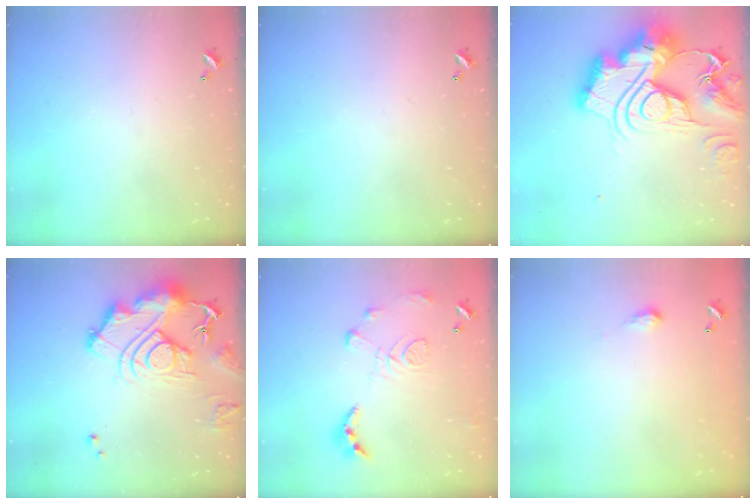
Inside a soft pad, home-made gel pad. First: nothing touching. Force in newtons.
{"total": 0.0}
{"total": 0.6, "press": 0.6, "slide": 0.0}
{"total": 16.2, "press": 16.1, "slide": 1.7}
{"total": 11.4, "press": 11.3, "slide": 1.0}
{"total": 2.0, "press": 2.0, "slide": 0.3}